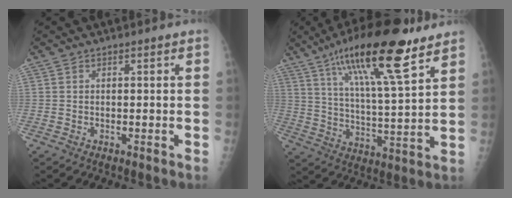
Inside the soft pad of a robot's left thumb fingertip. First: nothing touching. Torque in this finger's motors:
{"motor_torque": [1.00, 0.25, 1.74, -1.04, 0.52]}